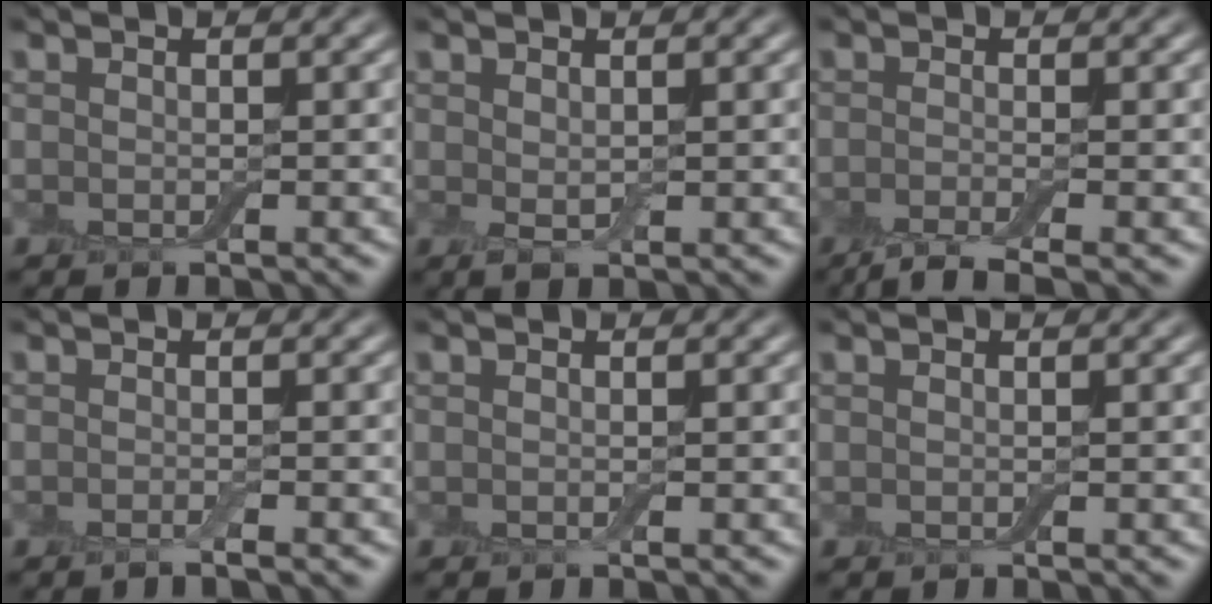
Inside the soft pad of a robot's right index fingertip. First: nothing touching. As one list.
[{"total": 1.2, "force": [0.4, 0.5, 1.1], "torque": [-0.023, 0.000, 0.011]}, {"total": 3.2, "force": [-2.2, 0.6, 2.2], "torque": [-0.039, -0.005, -0.048]}, {"total": 1.4, "force": [-0.6, 0.2, 1.2], "torque": [-0.012, -0.003, -0.015]}, {"total": 0.0}, {"total": 0.0}]